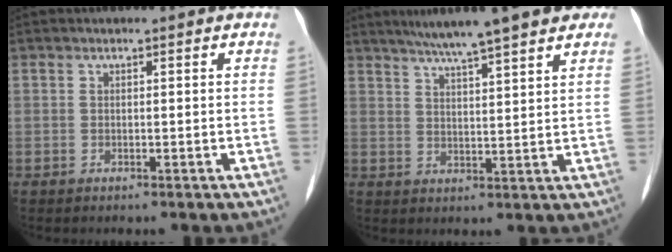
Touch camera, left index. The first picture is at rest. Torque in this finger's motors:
{"motor_torque": [-1.04, -1.10, -0.76, -0.06]}